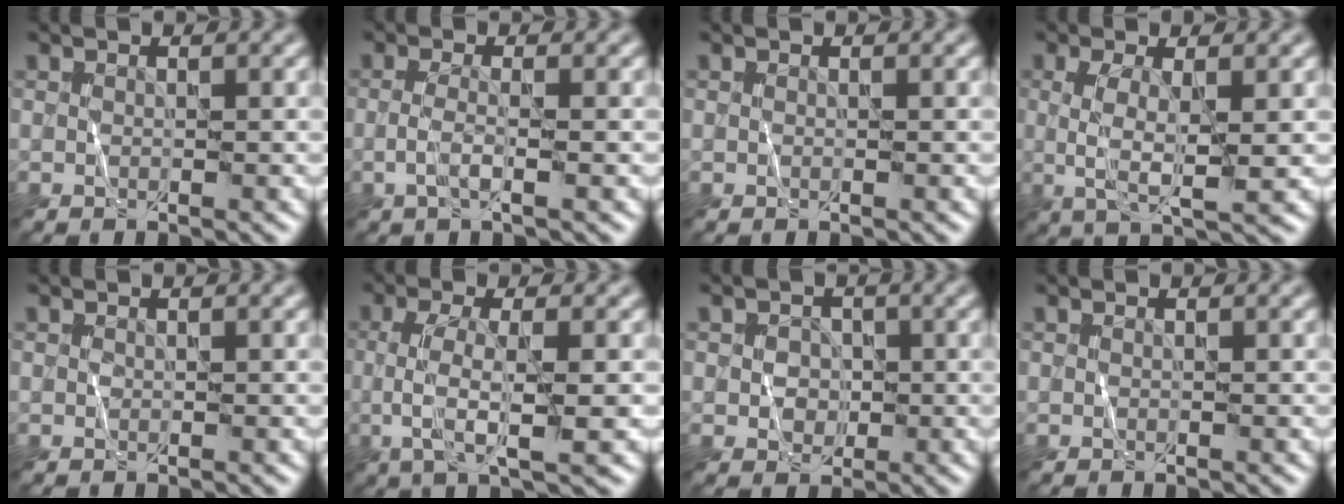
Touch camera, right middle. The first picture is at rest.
{"total": 1.8, "force": [-0.4, 0.5, 1.7], "torque": [-0.034, 0.006, -0.016]}
{"total": 0.0}
{"total": 3.8, "force": [0.2, 1.0, 3.7], "torque": [-0.075, 0.002, 0.004]}
{"total": 0.0}
{"total": 4.4, "force": [-0.6, 1.2, 4.2], "torque": [-0.080, 0.001, -0.010]}
{"total": 1.7, "force": [0.2, 1.6, 0.6], "torque": [-0.003, 0.005, 0.001]}
{"total": 0.0}